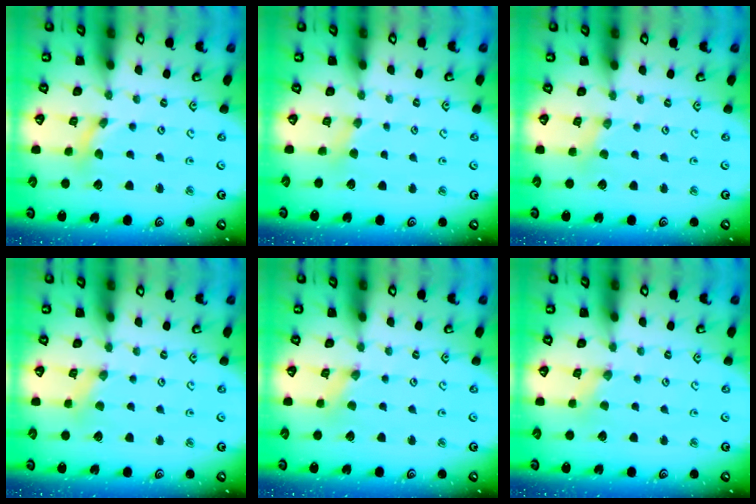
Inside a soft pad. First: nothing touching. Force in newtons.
{"total": 3.1, "press": 3.1, "slide": 0.4}
{"total": 0.8, "press": 0.8, "slide": 0.2}
{"total": 0.7, "press": 0.7, "slide": 0.2}
{"total": 0.0}
{"total": 1.5, "press": 1.5, "slide": 0.3}